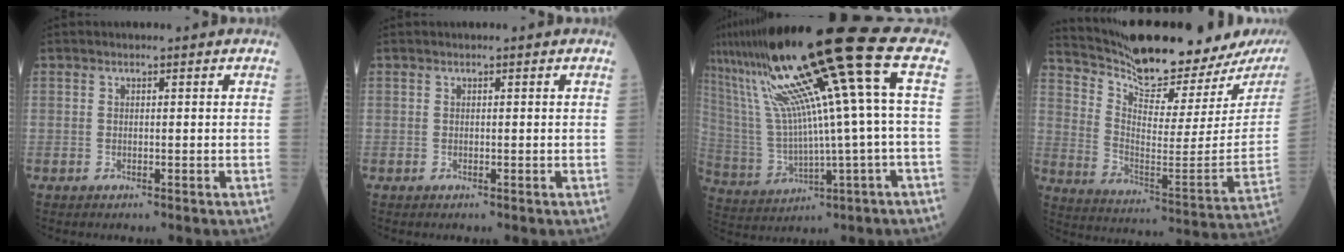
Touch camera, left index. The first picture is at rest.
{"total": 0.0}
{"total": 19.9, "force": [8.2, -0.8, 18.1], "torque": [-0.313, 0.025, 0.144]}
{"total": 23.4, "force": [21.3, 2.5, 9.2], "torque": [-0.165, -0.079, 0.311]}